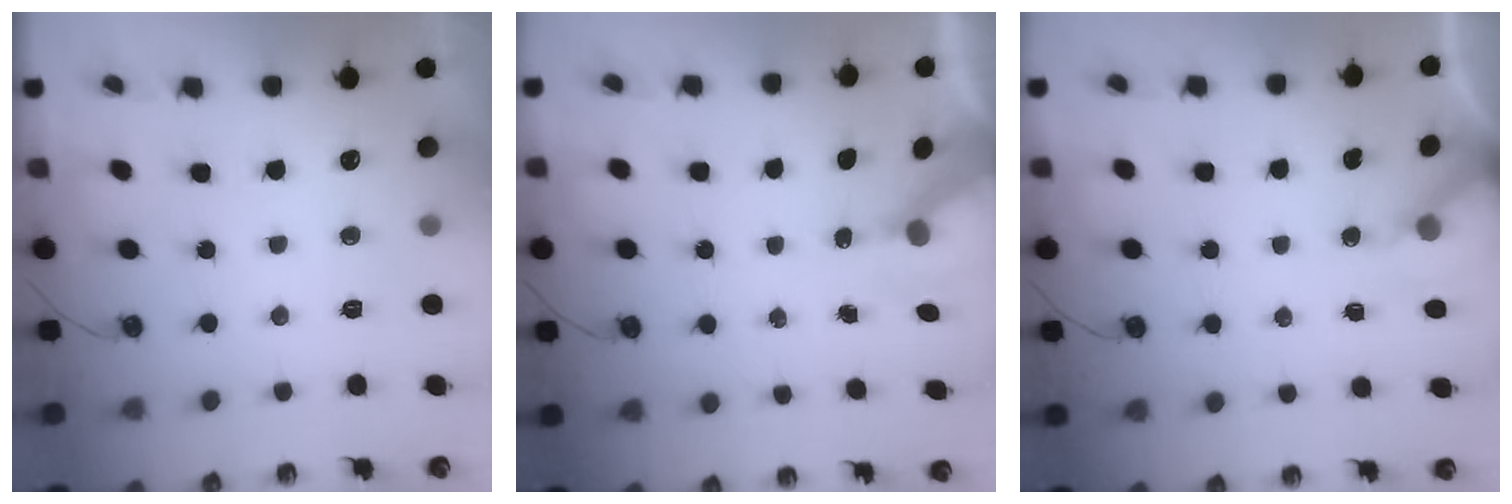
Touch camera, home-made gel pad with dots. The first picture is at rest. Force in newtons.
{"total": 7.0, "press": 7.0, "slide": 0.8}
{"total": 6.2, "press": 6.2, "slide": 0.6}